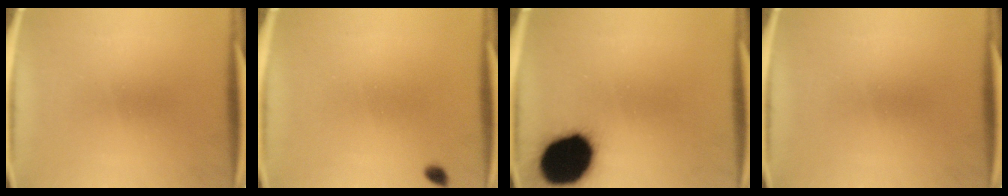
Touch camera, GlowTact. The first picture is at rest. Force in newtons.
{"total": 1.1}
{"total": 17.9}
{"total": 0.0}